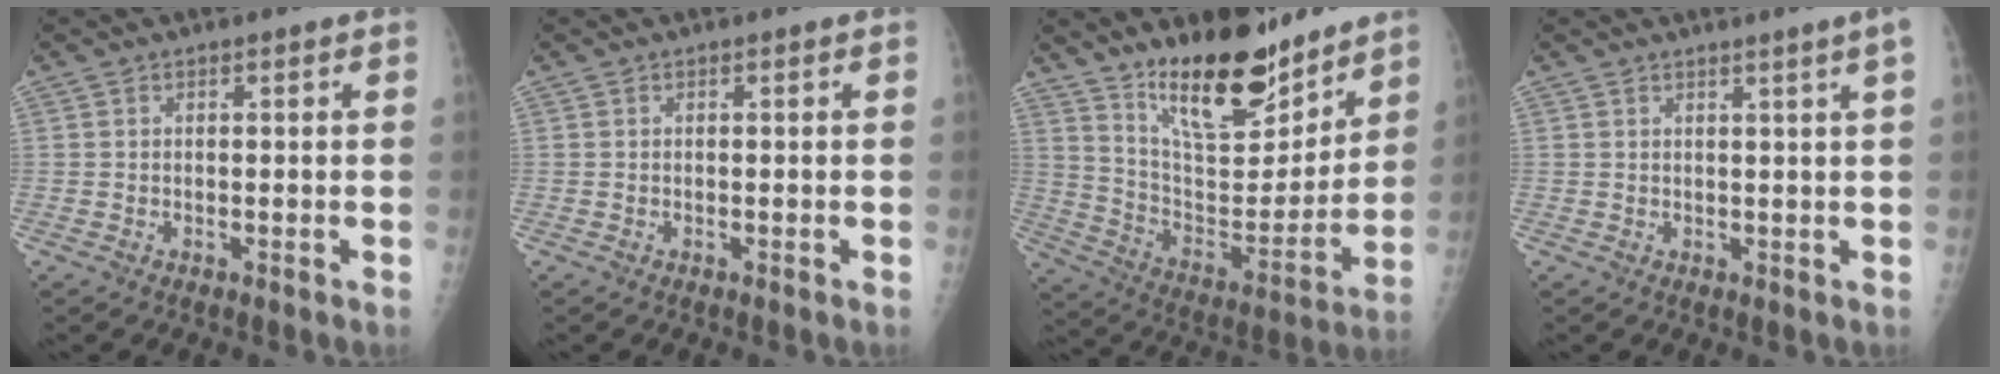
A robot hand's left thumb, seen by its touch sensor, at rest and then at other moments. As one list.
[{"total": 0.0}, {"total": 19.2, "force": [14.5, 6.8, 10.5], "torque": [-0.123, -0.108, 0.250]}, {"total": 3.4, "force": [2.1, -1.1, 2.5], "torque": [-0.034, -0.010, 0.031]}]